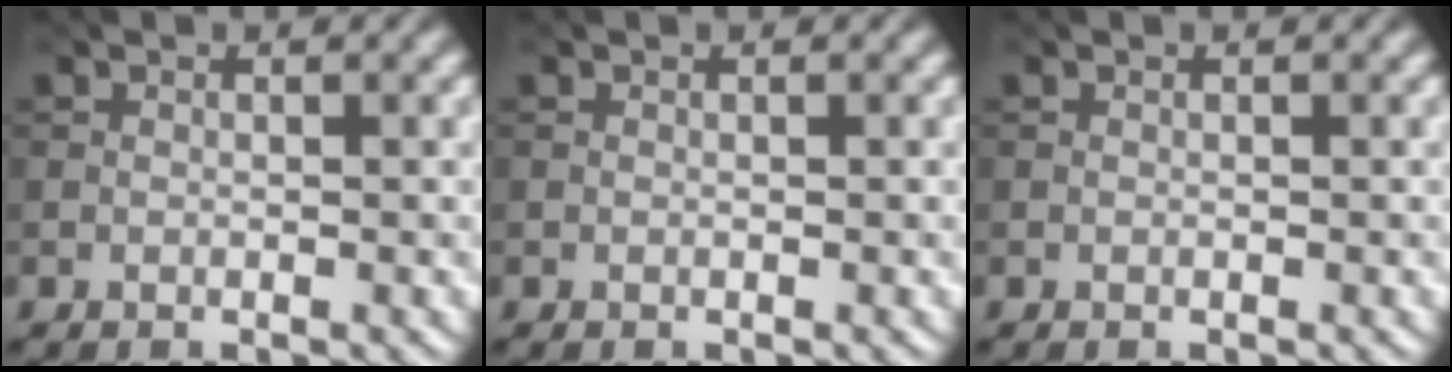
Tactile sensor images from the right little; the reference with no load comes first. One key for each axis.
{"total": 0.0}
{"total": 0.0}